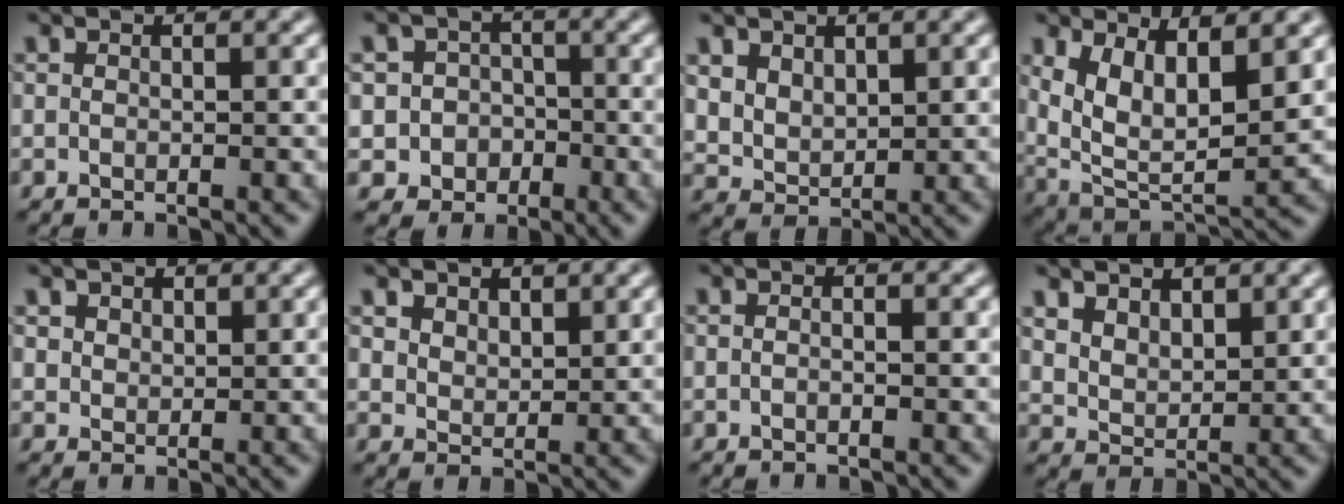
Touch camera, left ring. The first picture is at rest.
{"total": 4.3, "force": [-1.5, 4.0, 0.6], "torque": [0.011, 0.003, -0.042]}
{"total": 3.1, "force": [1.3, 2.2, 1.7], "torque": [-0.042, -0.010, 0.032]}
{"total": 8.1, "force": [2.8, 3.8, 6.7], "torque": [-0.140, -0.018, 0.054]}
{"total": 1.6, "force": [1.2, 1.0, 0.3], "torque": [-0.011, -0.007, 0.028]}
{"total": 2.3, "force": [1.6, 1.3, 0.7], "torque": [-0.024, -0.007, 0.035]}
{"total": 0.6, "force": [-0.2, 0.1, 0.5], "torque": [-0.013, -0.003, -0.007]}
{"total": 3.7, "force": [2.6, 2.0, 1.7], "torque": [-0.040, -0.001, 0.052]}